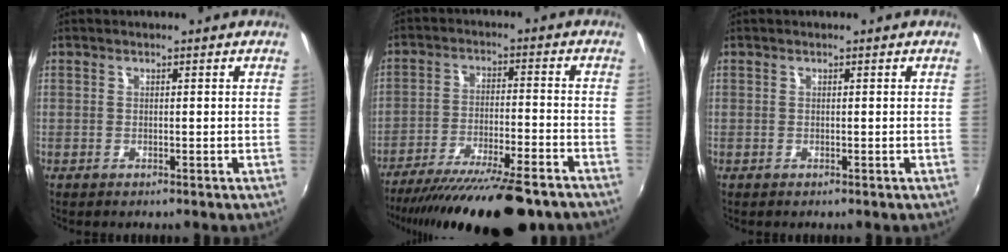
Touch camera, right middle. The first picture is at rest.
{"total": 20.9, "force": [-17.0, 3.6, 11.5], "torque": [-0.212, -0.048, -0.259]}
{"total": 0.0}